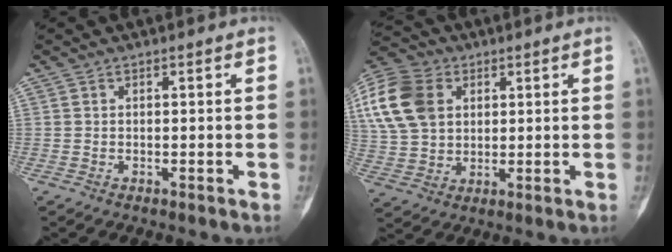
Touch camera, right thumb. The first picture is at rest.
{"total": 16.7, "force": [4.7, 12.4, 10.1], "torque": [-0.211, 0.009, 0.088]}